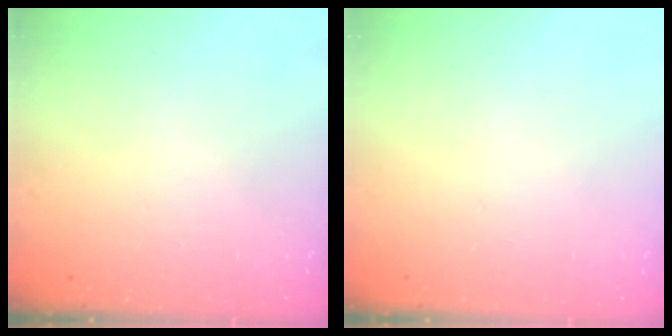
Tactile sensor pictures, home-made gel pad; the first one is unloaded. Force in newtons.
{"total": 0.0}